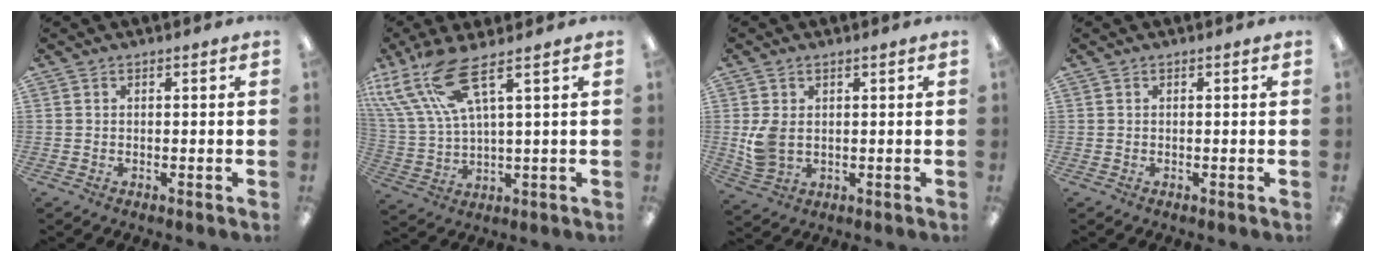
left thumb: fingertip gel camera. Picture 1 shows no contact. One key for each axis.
{"total": 14.1, "fx": 8.1, "fy": 3.9, "fz": 10.8, "tx": -0.244, "ty": -0.031, "tz": 0.145}
{"total": 6.3, "fx": 0.9, "fy": 4.2, "fz": 4.7, "tx": -0.105, "ty": -0.003, "tz": 0.015}
{"total": 0.0}